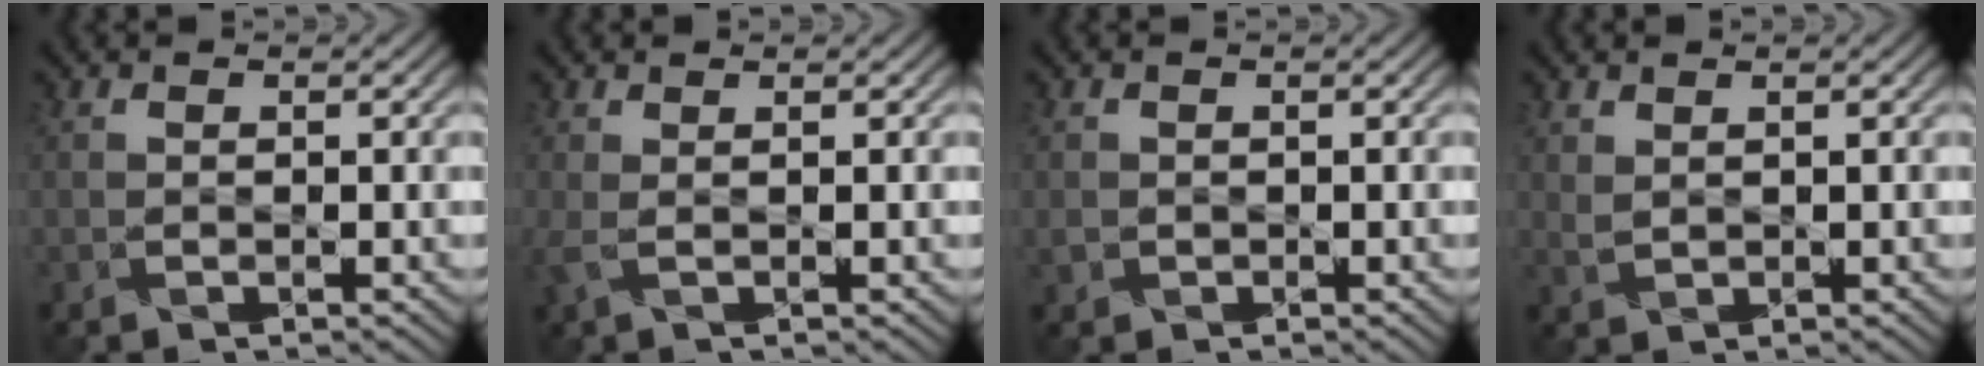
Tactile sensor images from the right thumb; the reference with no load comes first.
{"total": 1.2, "force": [0.3, 0.0, 1.2], "torque": [-0.035, 0.003, 0.003]}
{"total": 0.9, "force": [0.2, 0.7, -0.5], "torque": [0.015, -0.004, 0.003]}
{"total": 1.4, "force": [1.4, 0.2, -0.1], "torque": [-0.005, 0.001, 0.031]}